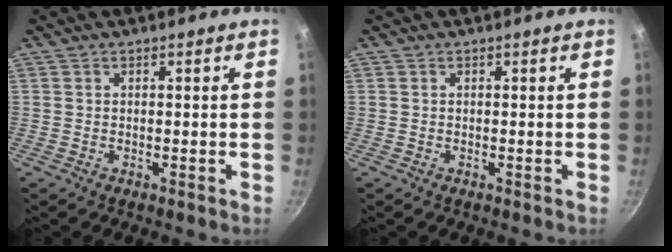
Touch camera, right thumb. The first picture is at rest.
{"total": 0.0}